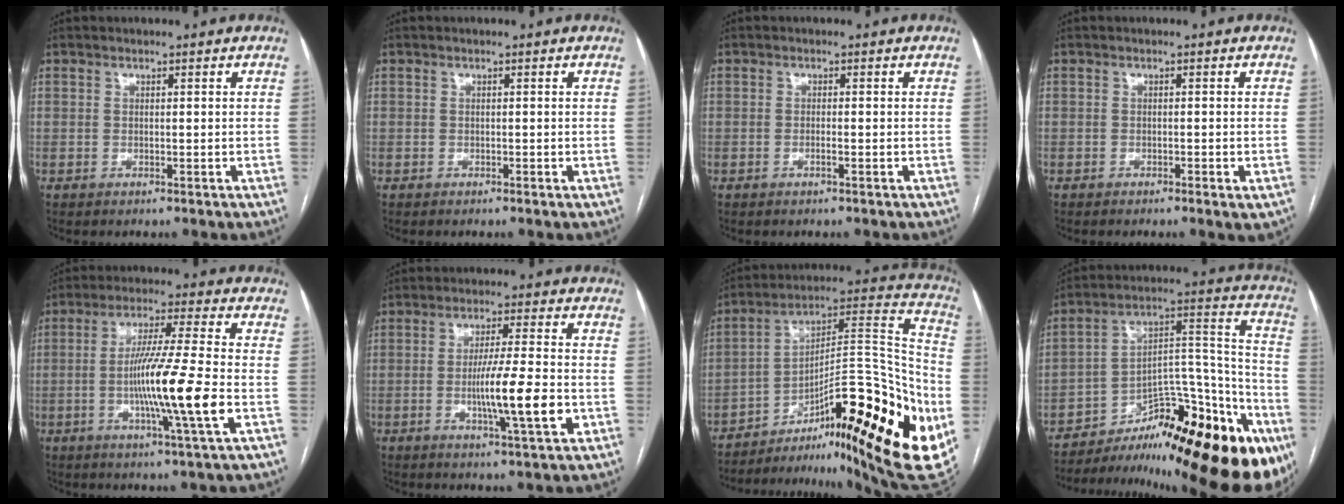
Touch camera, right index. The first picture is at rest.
{"total": 0.0}
{"total": 0.8, "force": [-0.4, 0.0, 0.7], "torque": [-0.014, 0.001, -0.007]}
{"total": 1.9, "force": [-1.0, 0.4, 1.6], "torque": [-0.020, -0.002, -0.013]}
{"total": 13.5, "force": [-2.8, -1.2, 13.1], "torque": [-0.242, -0.015, -0.057]}
{"total": 9.8, "force": [-2.3, 0.0, 9.6], "torque": [-0.163, -0.011, -0.041]}
{"total": 32.3, "force": [-14.0, 6.4, 28.4], "torque": [-0.342, 0.019, -0.203]}
{"total": 28.9, "force": [-19.9, 7.3, 19.5], "torque": [-0.178, 0.017, -0.284]}